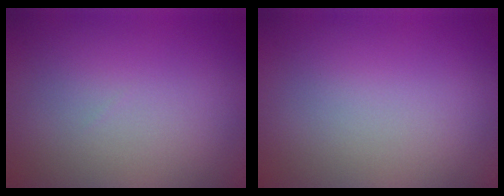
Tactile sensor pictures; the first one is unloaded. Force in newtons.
{"total": 0.0}